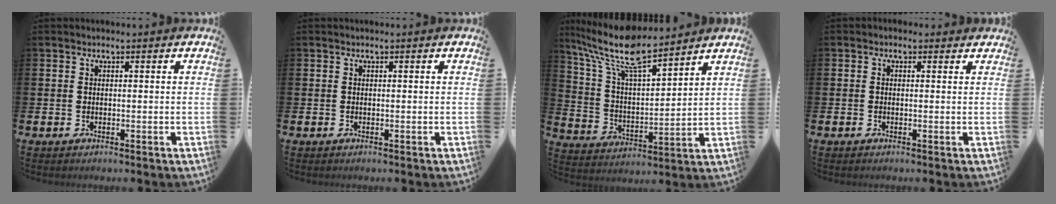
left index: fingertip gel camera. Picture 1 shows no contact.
{"total": 0.0}
{"total": 10.6, "force": [9.1, 2.4, 5.0], "torque": [-0.136, -0.046, 0.159]}
{"total": 0.5, "force": [-0.2, 0.4, 0.3], "torque": [-0.006, 0.004, -0.005]}